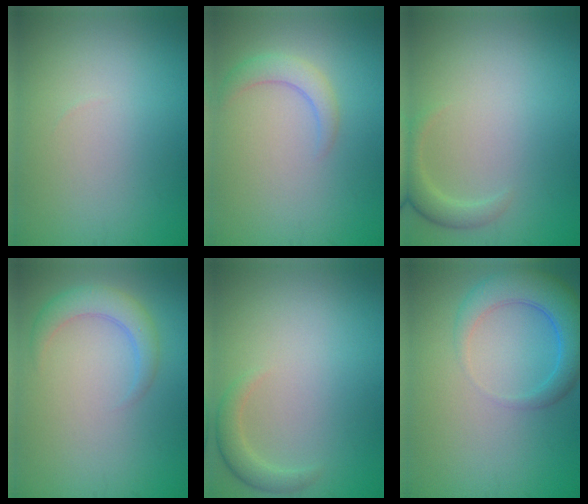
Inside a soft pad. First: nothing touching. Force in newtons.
{"total": 2.2, "press": 2.2, "slide": 0.3}
{"total": 2.0, "press": 2.0, "slide": 0.2}
{"total": 3.0, "press": 3.0, "slide": 0.1}
{"total": 1.9, "press": 1.9, "slide": 0.3}
{"total": 4.8, "press": 4.7, "slide": 0.5}